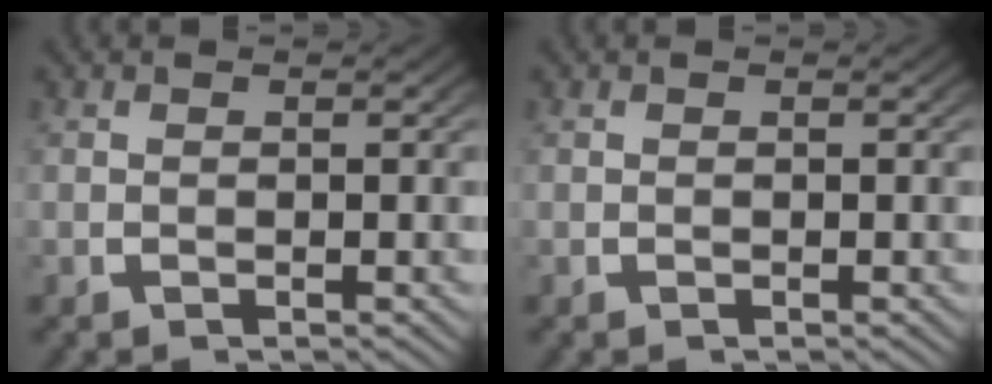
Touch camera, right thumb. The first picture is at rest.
{"total": 0.0}